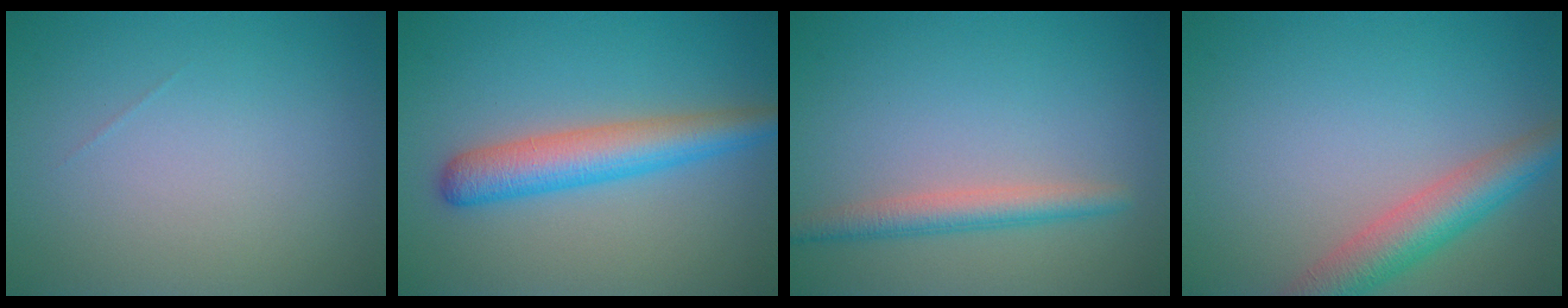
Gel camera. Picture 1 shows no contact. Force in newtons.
{"total": 5.0, "press": 5.0, "slide": 0.2}
{"total": 2.7, "press": 2.7, "slide": 0.2}
{"total": 6.0, "press": 6.0, "slide": 0.2}